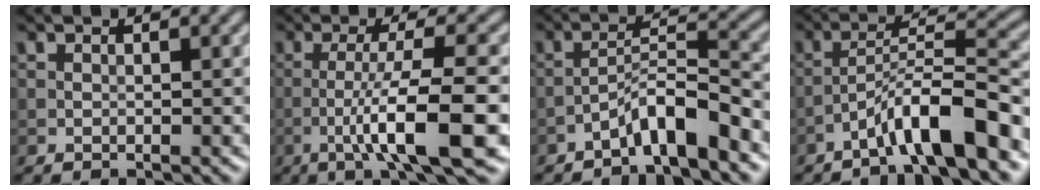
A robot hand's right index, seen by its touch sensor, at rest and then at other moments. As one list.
[{"total": 8.4, "force": [-3.1, 1.1, 7.7], "torque": [-0.122, 0.009, -0.057]}, {"total": 4.7, "force": [-3.4, 0.6, 3.2], "torque": [-0.056, 0.019, -0.065]}, {"total": 7.5, "force": [-4.8, 0.9, 5.7], "torque": [-0.092, 0.020, -0.080]}]